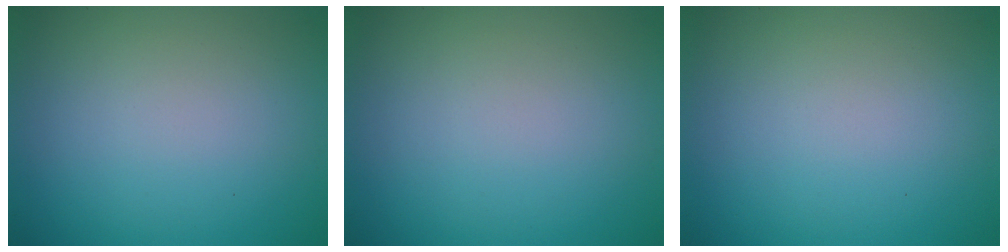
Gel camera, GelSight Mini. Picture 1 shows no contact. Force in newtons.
{"total": 0.0}
{"total": 0.0}